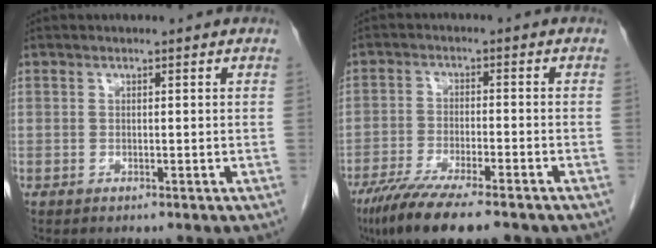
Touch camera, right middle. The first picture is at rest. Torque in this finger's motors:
{"motor_torque": [1.29, -0.85, 0.21, 0.14]}